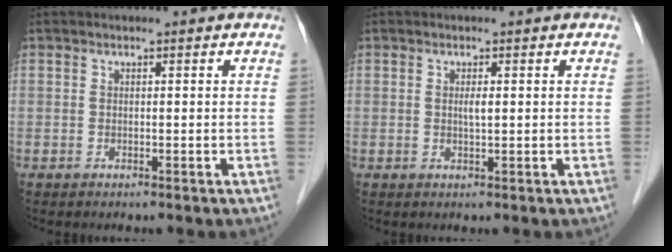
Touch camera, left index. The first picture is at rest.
{"total": 1.1, "force": [0.3, 0.1, 1.0], "torque": [-0.024, -0.002, 0.006]}